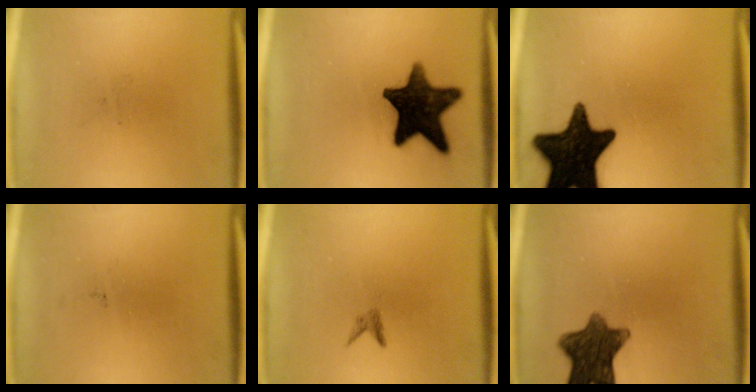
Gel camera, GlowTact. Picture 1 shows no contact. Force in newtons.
{"total": 15.3}
{"total": 18.8}
{"total": 0.0}
{"total": 0.8}
{"total": 10.2}